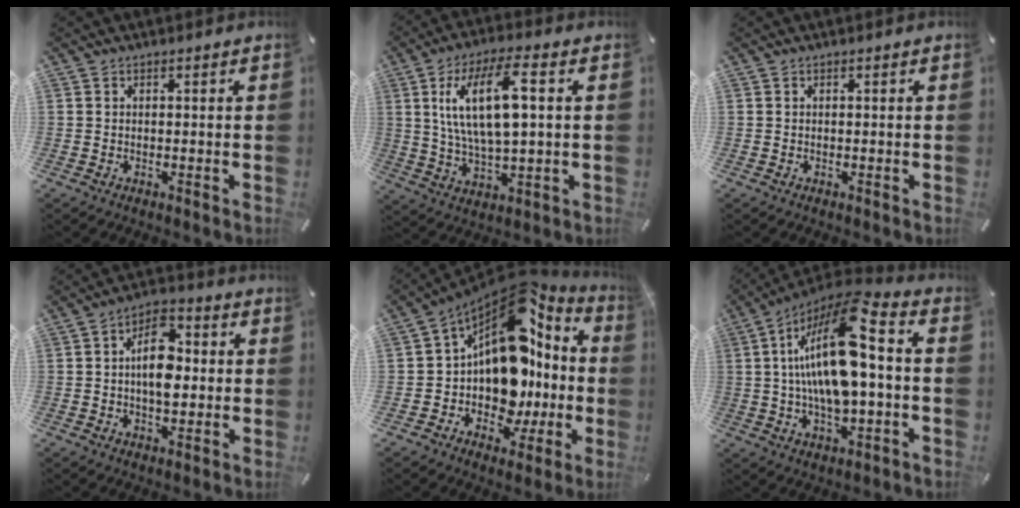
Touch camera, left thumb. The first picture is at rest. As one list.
[{"total": 15.3, "force": [4.0, 6.1, 13.4], "torque": [-0.271, 0.004, 0.067]}, {"total": 0.0}, {"total": 9.9, "force": [0.1, 6.1, 7.9], "torque": [-0.117, 0.006, -0.002]}, {"total": 18.4, "force": [4.0, 12.7, 12.6], "torque": [-0.210, -0.058, 0.072]}, {"total": 18.9, "force": [1.5, 7.9, 17.1], "torque": [-0.337, -0.012, 0.017]}]